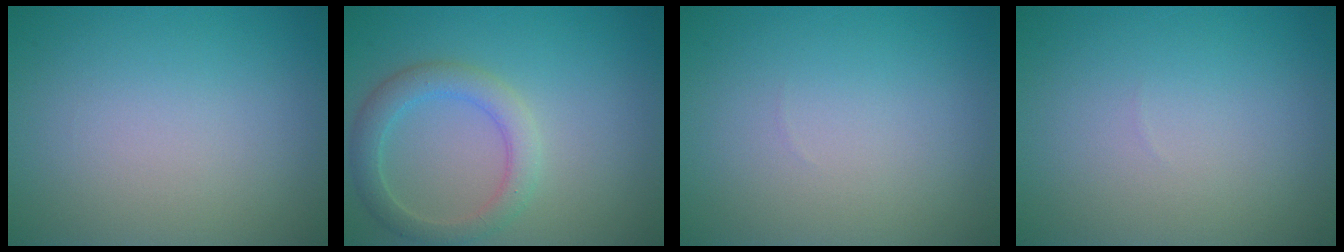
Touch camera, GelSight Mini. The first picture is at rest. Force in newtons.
{"total": 3.2, "press": 3.2, "slide": 0.2}
{"total": 0.0}
{"total": 0.0}